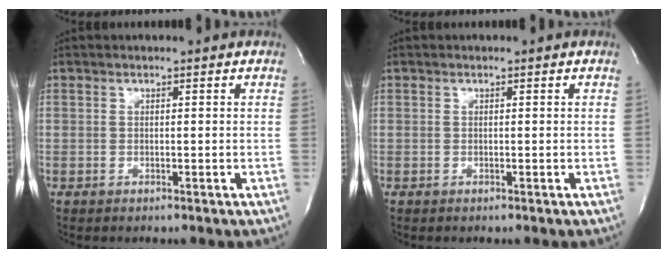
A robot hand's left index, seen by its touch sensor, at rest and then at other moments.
{"total": 0.0}